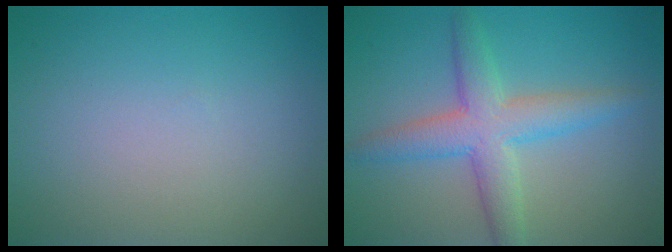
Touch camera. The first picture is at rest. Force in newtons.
{"total": 5.1, "press": 5.1, "slide": 0.2}